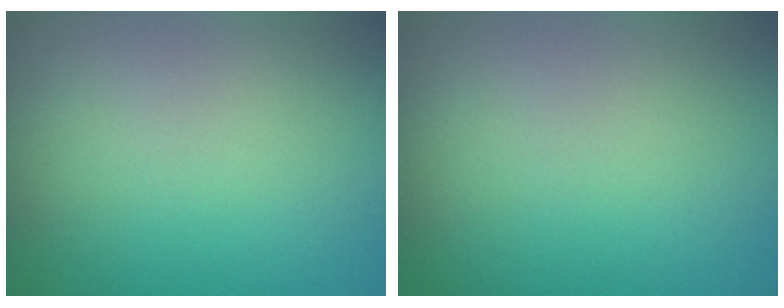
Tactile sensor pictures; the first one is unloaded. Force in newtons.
{"total": 0.0}